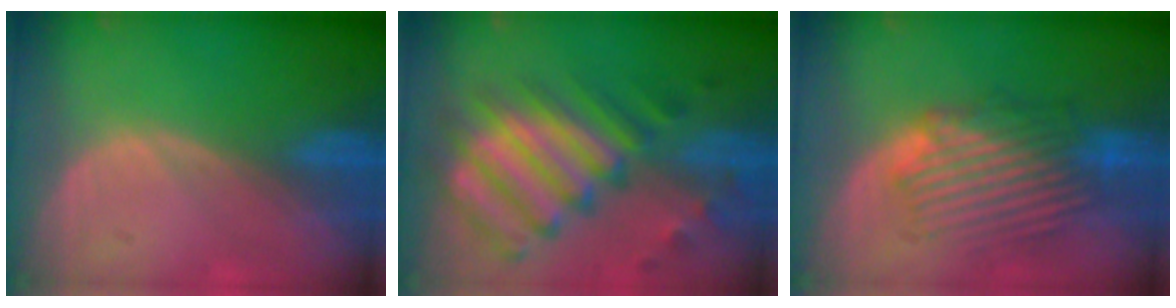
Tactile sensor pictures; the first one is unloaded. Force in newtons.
{"total": 11.8, "press": 10.4, "slide": 5.6}
{"total": 8.5, "press": 8.2, "slide": 2.5}